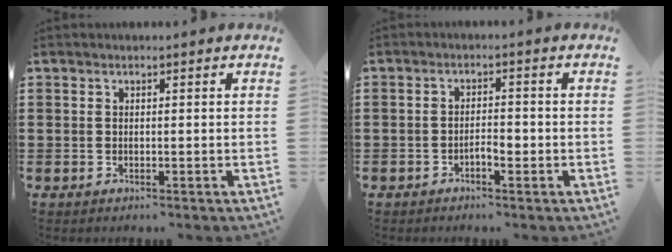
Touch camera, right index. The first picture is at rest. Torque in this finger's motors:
{"motor_torque": [0.01, 0.02, 0.06, 0.08]}